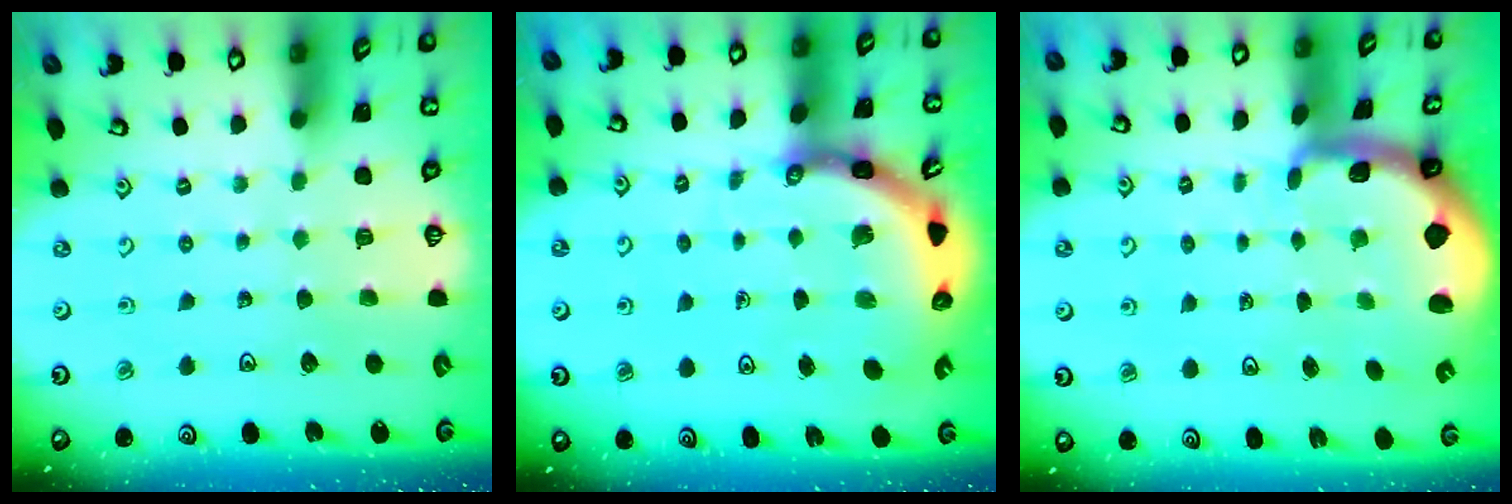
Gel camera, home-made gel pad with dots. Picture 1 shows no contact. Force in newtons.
{"total": 7.5, "press": 7.5, "slide": 0.8}
{"total": 1.7, "press": 1.6, "slide": 0.4}